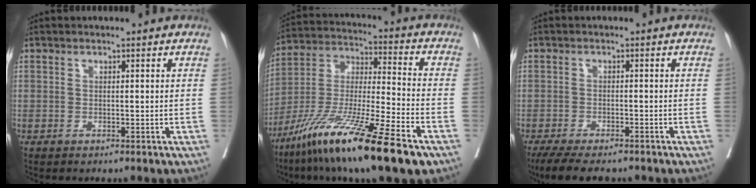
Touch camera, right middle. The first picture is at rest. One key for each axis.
{"total": 21.2, "fx": -13.1, "fy": 1.4, "fz": 16.7, "tx": -0.309, "ty": -0.050, "tz": -0.234}
{"total": 9.2, "fx": -7.5, "fy": 2.4, "fz": 4.7, "tx": -0.067, "ty": -0.011, "tz": -0.116}